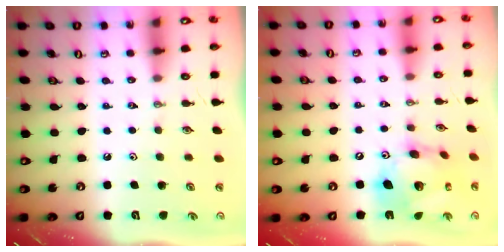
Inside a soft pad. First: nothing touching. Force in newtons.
{"total": 17.4, "press": 17.3, "slide": 2.0}